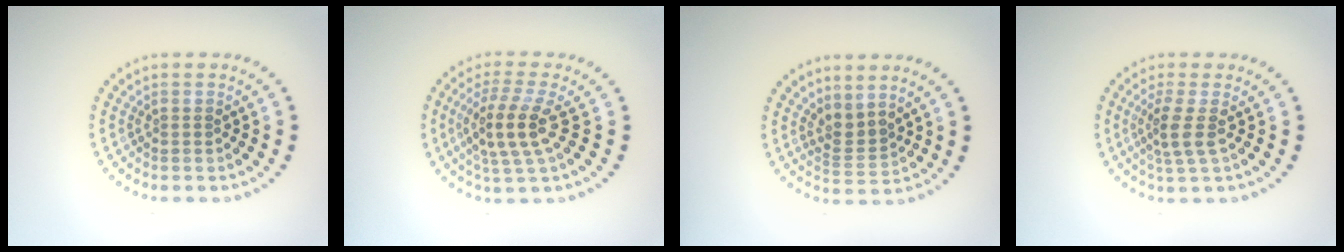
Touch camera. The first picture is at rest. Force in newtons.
{"total": 4.0, "press": 3.4, "slide": 2.1}
{"total": 2.3, "press": 1.5, "slide": 1.7}
{"total": 2.5, "press": 1.9, "slide": 1.6}